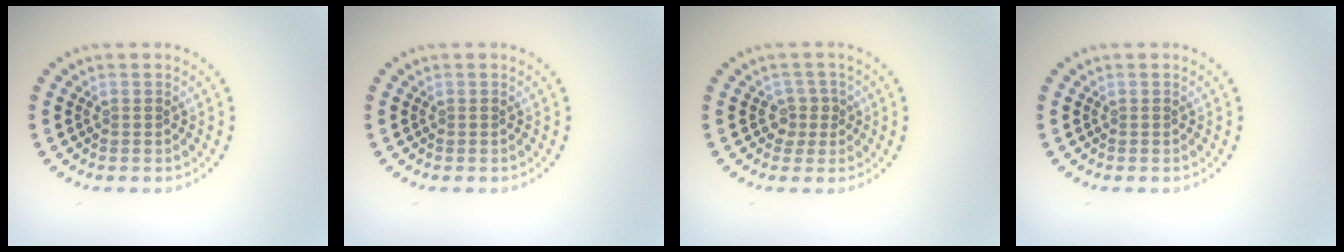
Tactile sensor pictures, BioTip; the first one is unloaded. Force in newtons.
{"total": 0.0}
{"total": 1.7, "press": 1.3, "slide": 1.0}
{"total": 0.0}